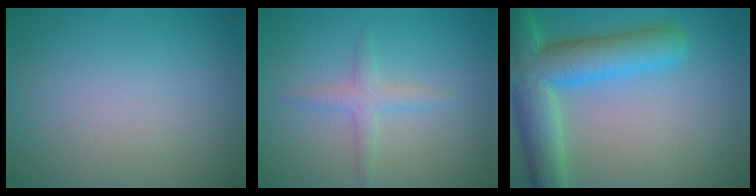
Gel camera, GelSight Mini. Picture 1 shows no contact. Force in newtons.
{"total": 1.7, "press": 1.7, "slide": 0.1}
{"total": 9.0, "press": 9.0, "slide": 0.6}